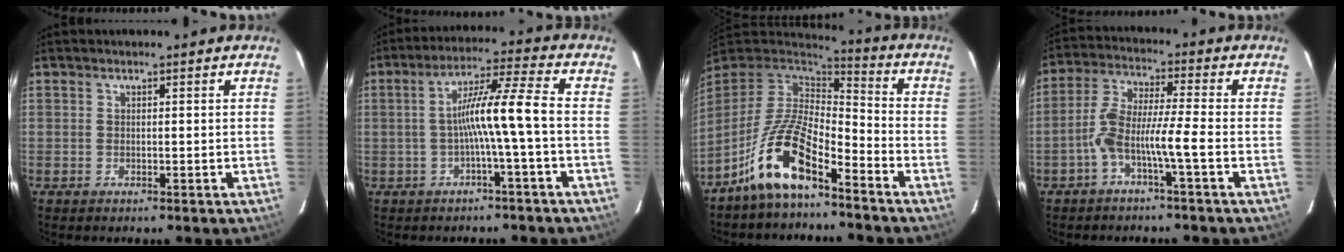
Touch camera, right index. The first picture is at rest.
{"total": 8.4, "force": [-1.3, -1.3, 8.2], "torque": [-0.145, 0.021, -0.023]}
{"total": 12.7, "force": [-8.2, 3.5, 9.1], "torque": [-0.192, 0.011, -0.157]}
{"total": 7.7, "force": [-3.0, -0.1, 7.1], "torque": [-0.145, 0.022, -0.061]}